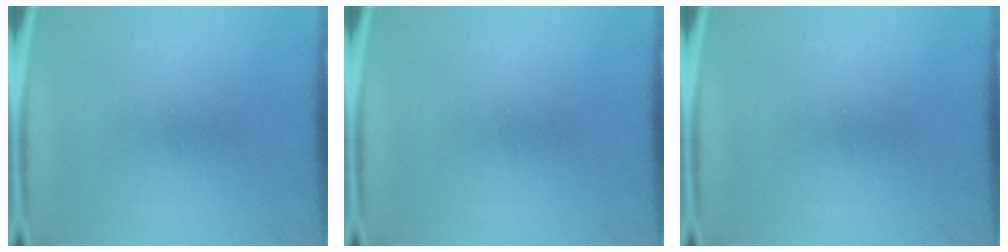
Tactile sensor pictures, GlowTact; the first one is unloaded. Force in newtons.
{"total": 0.0}
{"total": 0.0}